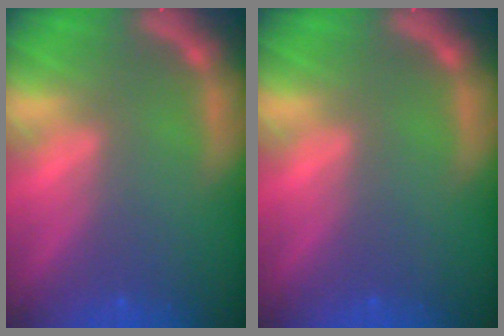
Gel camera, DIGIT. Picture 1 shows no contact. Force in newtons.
{"total": 0.0}